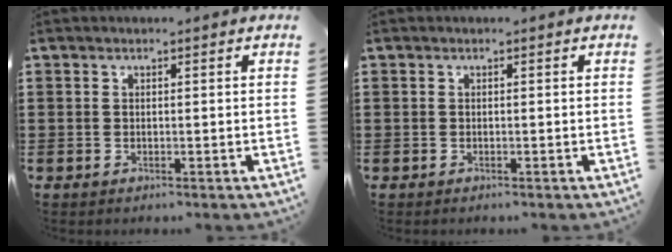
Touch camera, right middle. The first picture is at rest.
{"total": 0.0}